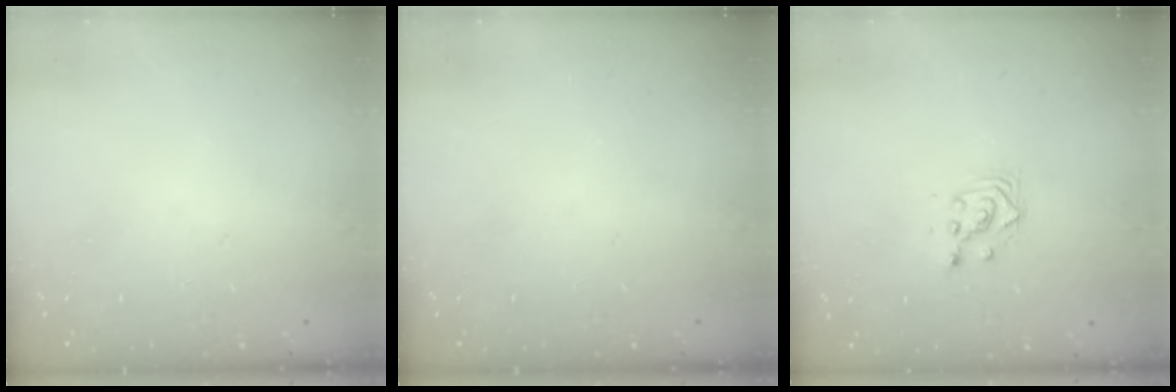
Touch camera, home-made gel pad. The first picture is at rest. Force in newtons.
{"total": 0.0}
{"total": 2.8, "press": 2.8, "slide": 0.1}